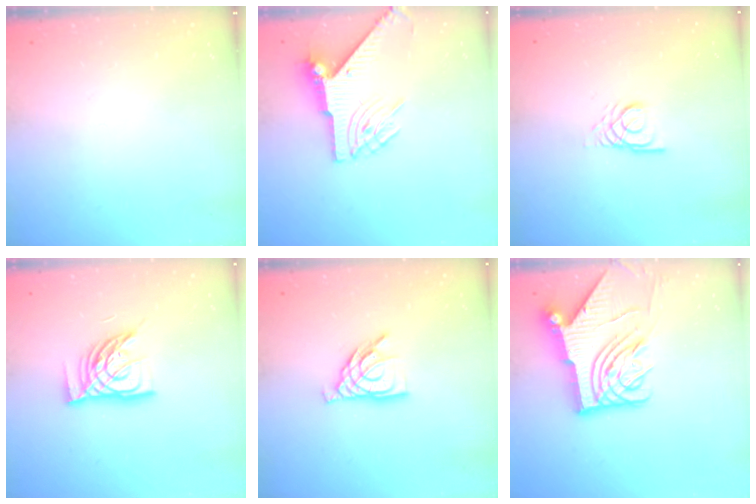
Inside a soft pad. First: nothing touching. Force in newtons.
{"total": 8.2, "press": 8.2, "slide": 0.9}
{"total": 3.1, "press": 3.0, "slide": 0.2}
{"total": 11.6, "press": 11.5, "slide": 1.5}
{"total": 9.1, "press": 9.1, "slide": 0.8}
{"total": 14.7, "press": 14.6, "slide": 1.7}